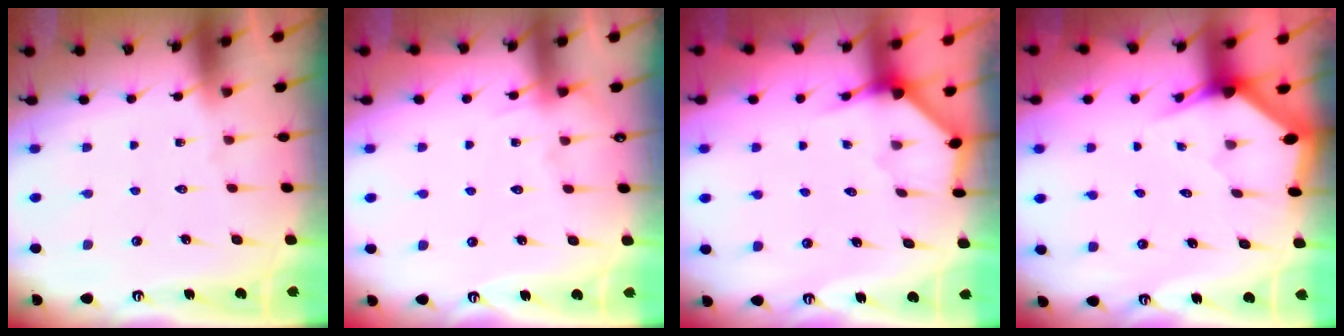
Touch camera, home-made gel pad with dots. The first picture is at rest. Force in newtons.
{"total": 5.0, "press": 5.0, "slide": 0.6}
{"total": 4.8, "press": 4.7, "slide": 0.3}
{"total": 3.0, "press": 3.0, "slide": 0.2}